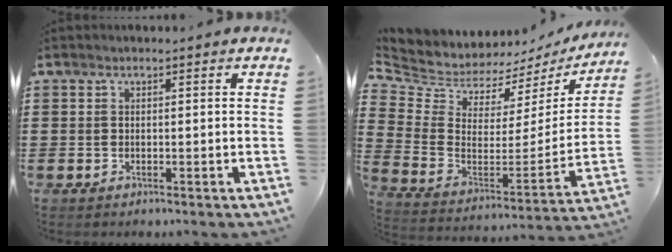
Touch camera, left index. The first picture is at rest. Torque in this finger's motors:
{"motor_torque": [1.11, -1.03, 0.17, 0.02]}